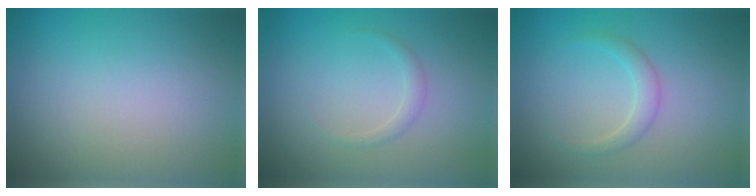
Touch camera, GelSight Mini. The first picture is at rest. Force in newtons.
{"total": 1.0, "press": 1.0, "slide": 0.0}
{"total": 1.5, "press": 1.5, "slide": 0.1}